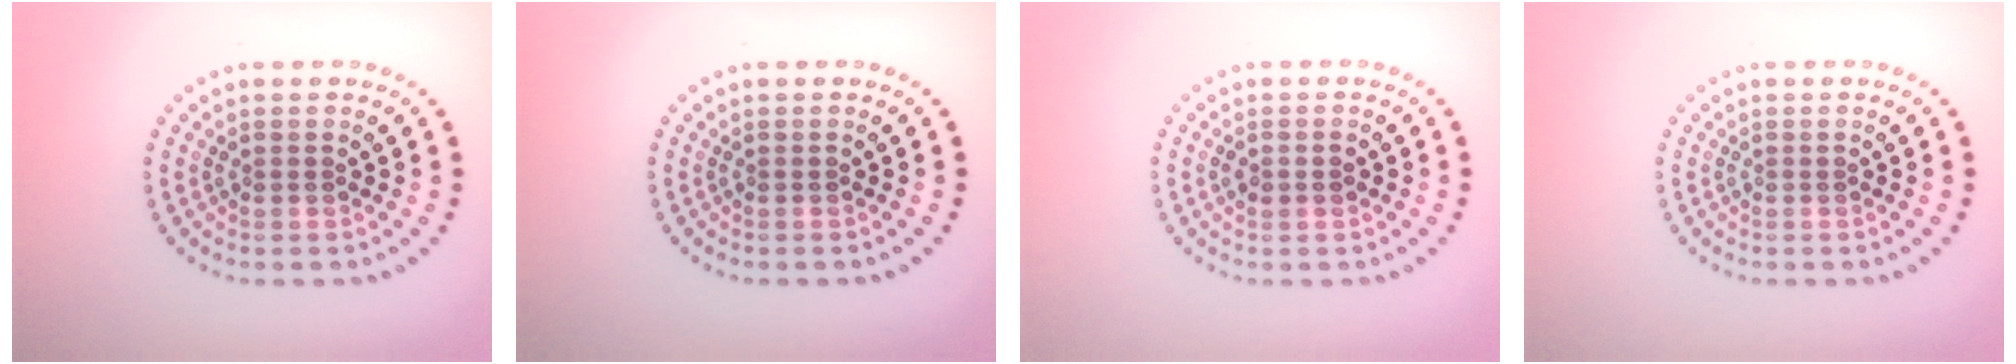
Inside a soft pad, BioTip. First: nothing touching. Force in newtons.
{"total": 0.0}
{"total": 0.9, "press": 0.9, "slide": 0.1}
{"total": 0.0}